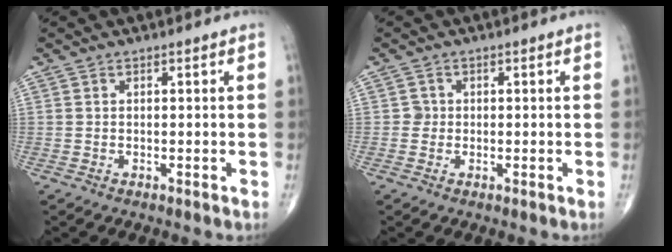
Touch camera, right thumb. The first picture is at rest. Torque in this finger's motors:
{"motor_torque": [-0.05, 0.23, 0.21, 0.19, -0.03]}